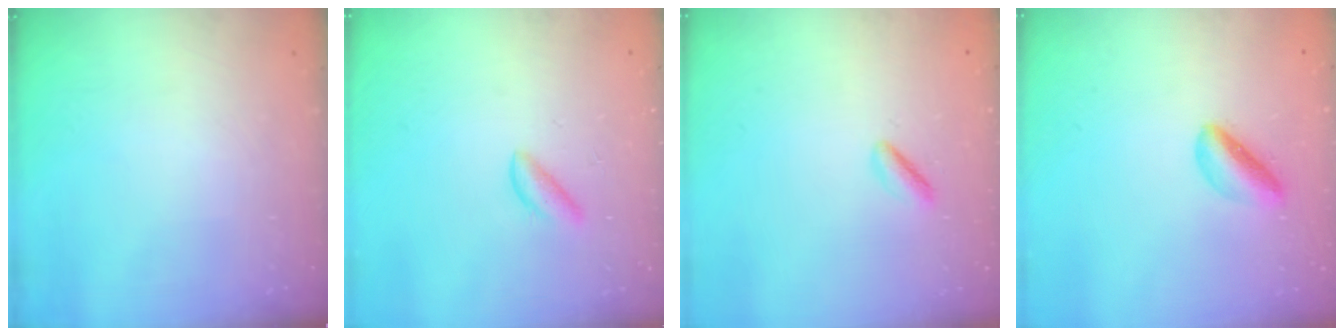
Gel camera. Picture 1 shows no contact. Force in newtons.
{"total": 2.7, "press": 2.7, "slide": 0.3}
{"total": 1.1, "press": 0.8, "slide": 0.8}
{"total": 4.6, "press": 4.4, "slide": 1.3}